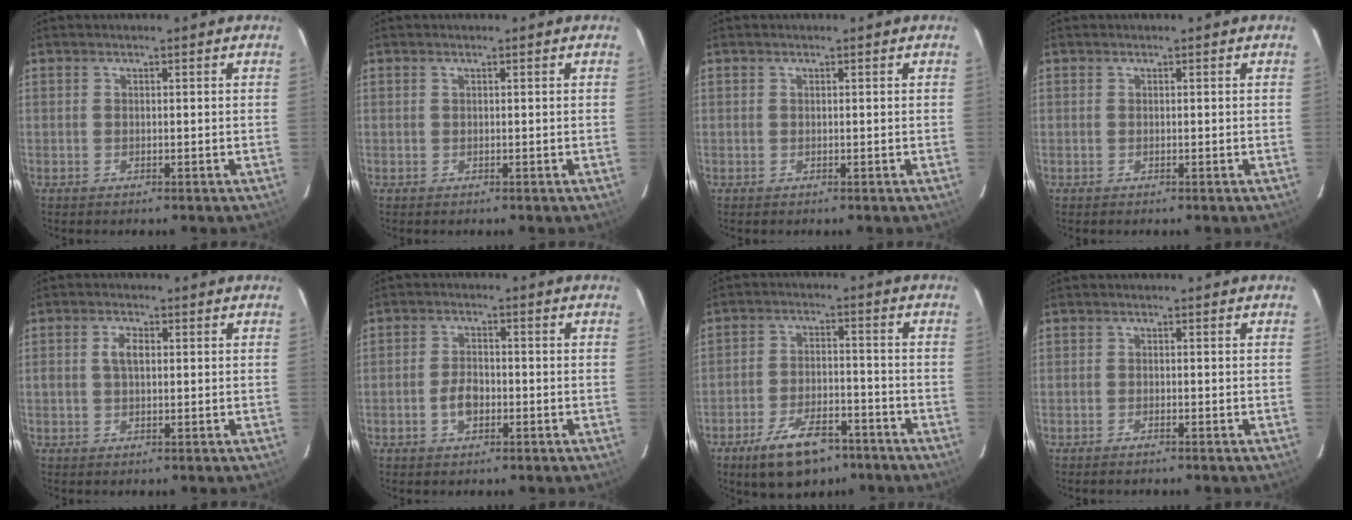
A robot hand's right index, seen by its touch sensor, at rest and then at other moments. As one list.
[{"total": 0.0}, {"total": 0.0}, {"total": 0.0}, {"total": 3.0, "force": [0.5, 1.7, 2.5], "torque": [-0.047, 0.008, 0.010]}, {"total": 4.2, "force": [-1.4, 2.7, 2.9], "torque": [-0.060, 0.005, -0.022]}, {"total": 12.1, "force": [-8.1, 5.5, 7.1], "torque": [-0.148, 0.001, -0.127]}, {"total": 1.0, "force": [-0.9, 0.2, 0.4], "torque": [-0.013, 0.000, -0.019]}]